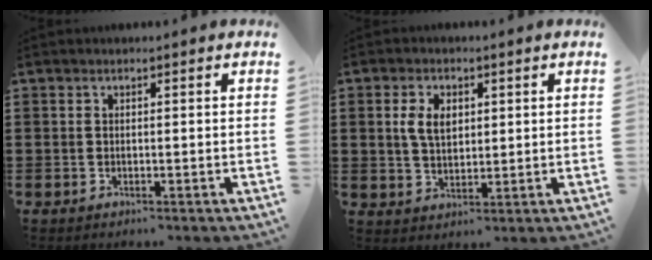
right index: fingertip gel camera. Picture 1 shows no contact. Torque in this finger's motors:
{"motor_torque": [0.71, 0.05, 0.22, 0.12]}